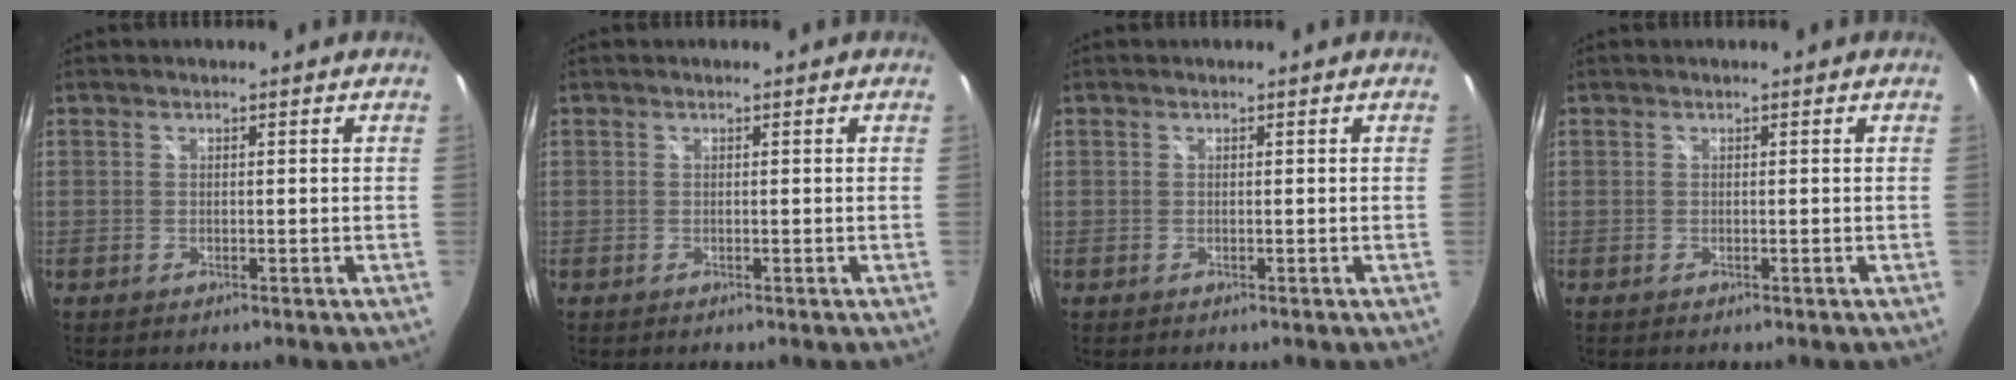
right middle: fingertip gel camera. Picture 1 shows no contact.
{"total": 0.0}
{"total": 0.0}
{"total": 0.0}